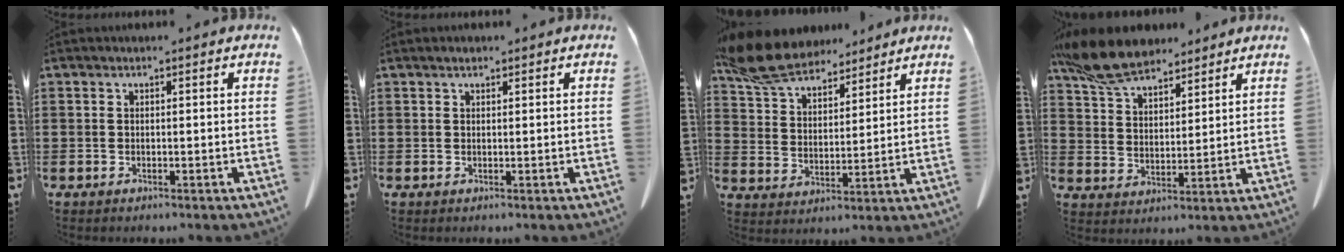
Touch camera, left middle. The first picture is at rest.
{"total": 0.8, "force": [0.6, 0.3, 0.4], "torque": [-0.010, 0.000, 0.013]}
{"total": 10.2, "force": [9.1, 2.9, 3.5], "torque": [-0.107, -0.034, 0.174]}
{"total": 10.5, "force": [9.0, 3.3, 4.3], "torque": [-0.117, -0.022, 0.172]}